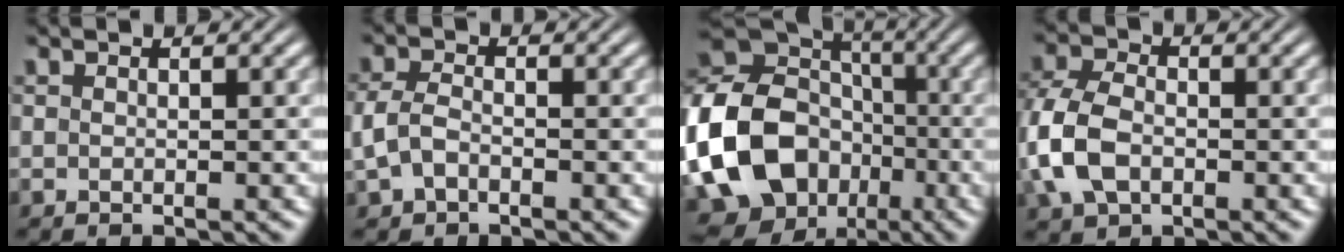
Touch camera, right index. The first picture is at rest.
{"total": 2.9, "force": [-1.0, 2.2, 1.7], "torque": [-0.053, -0.010, -0.012]}
{"total": 18.7, "force": [-4.2, 15.9, 8.9], "torque": [-0.234, -0.086, -0.049]}
{"total": 5.5, "force": [-1.0, 4.2, 3.4], "torque": [-0.110, -0.024, -0.004]}